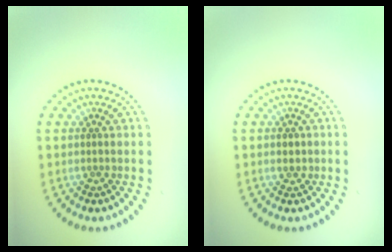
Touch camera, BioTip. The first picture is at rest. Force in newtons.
{"total": 1.5, "press": 1.5, "slide": 0.1}